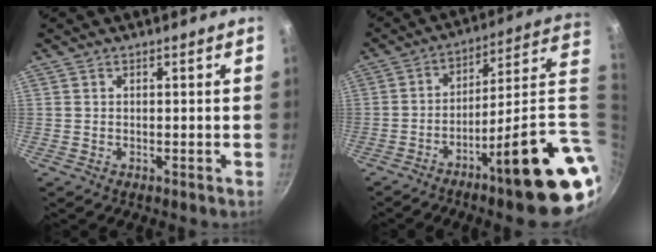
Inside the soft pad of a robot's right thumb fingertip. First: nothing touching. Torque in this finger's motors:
{"motor_torque": [3.82, 1.23, 1.90, -0.87, 0.53]}